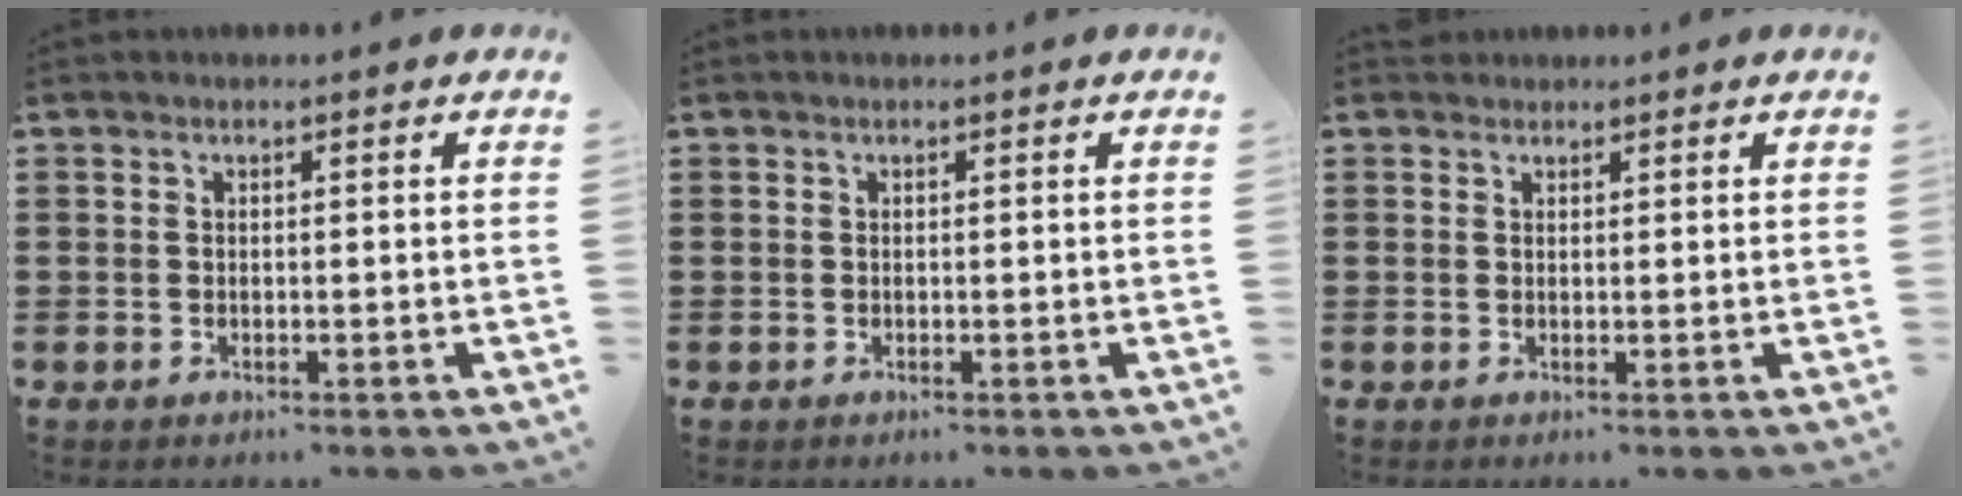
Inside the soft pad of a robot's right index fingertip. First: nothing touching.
{"total": 0.0}
{"total": 1.1, "force": [0.9, 0.5, -0.1], "torque": [0.000, 0.001, 0.019]}